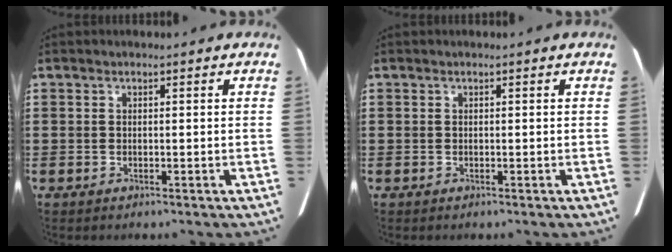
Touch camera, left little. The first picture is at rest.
{"total": 0.0}